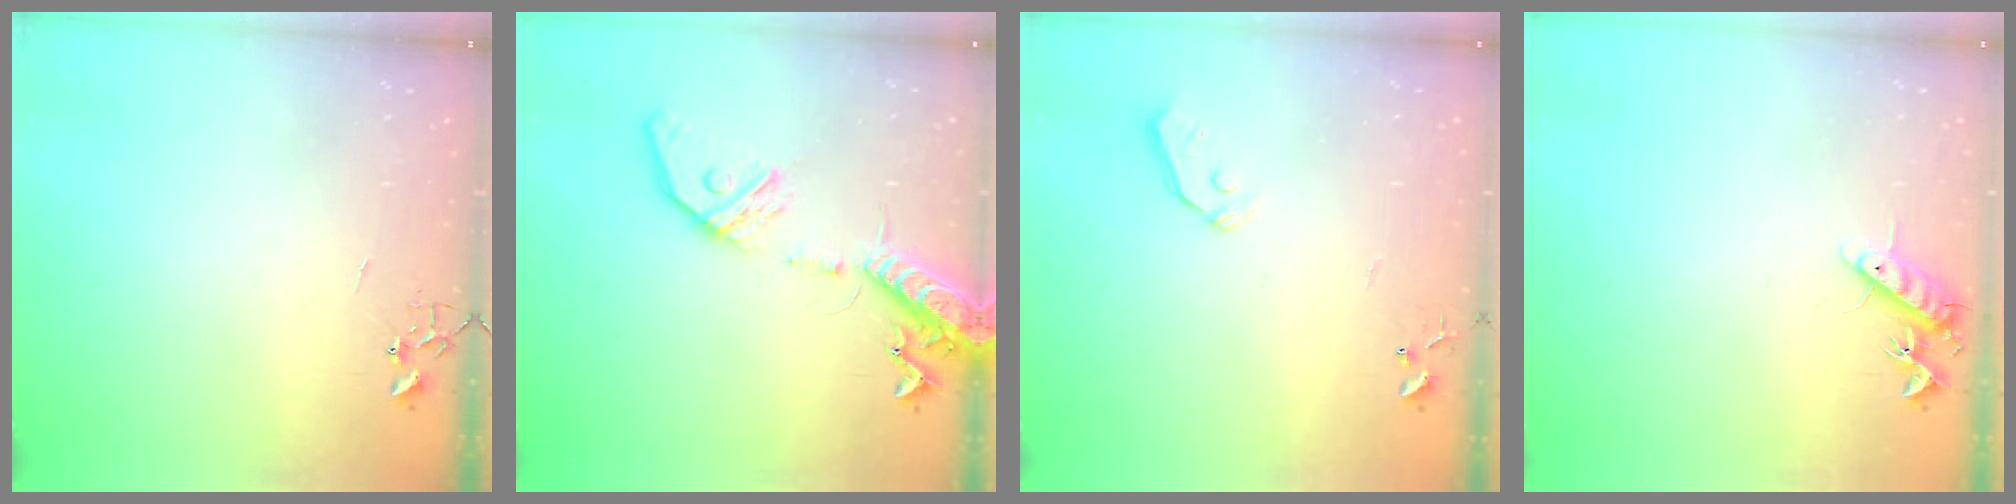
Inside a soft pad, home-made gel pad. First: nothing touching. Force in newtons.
{"total": 17.0, "press": 16.7, "slide": 3.3}
{"total": 3.0, "press": 3.0, "slide": 0.3}
{"total": 10.1, "press": 10.0, "slide": 0.8}